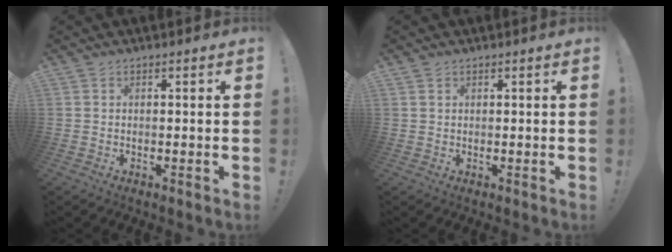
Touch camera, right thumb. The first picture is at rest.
{"total": 0.9, "force": [0.6, 0.6, 0.3], "torque": [-0.003, 0.000, 0.011]}